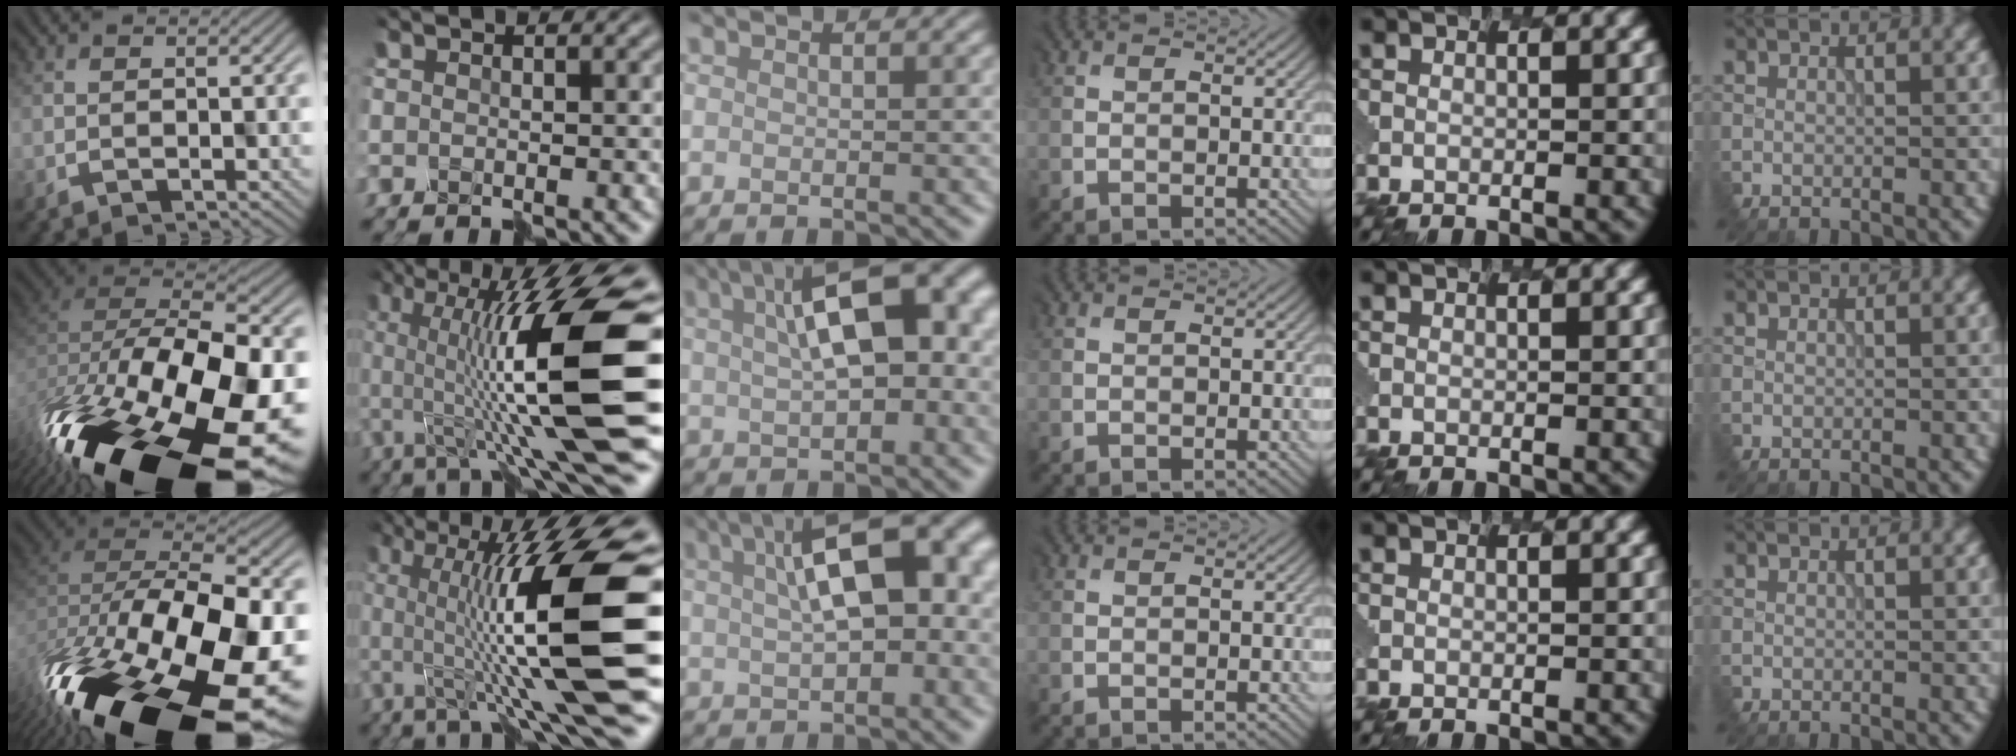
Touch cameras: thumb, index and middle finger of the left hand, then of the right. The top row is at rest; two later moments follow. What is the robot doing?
{"motion": "disassemble", "object": "hinged jar"}